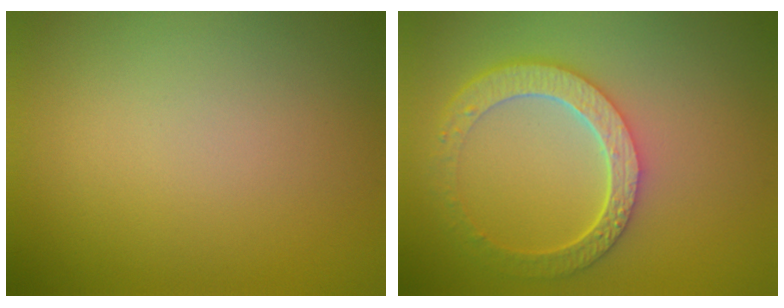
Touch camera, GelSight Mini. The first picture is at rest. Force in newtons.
{"total": 5.7, "press": 4.3, "slide": 3.7}